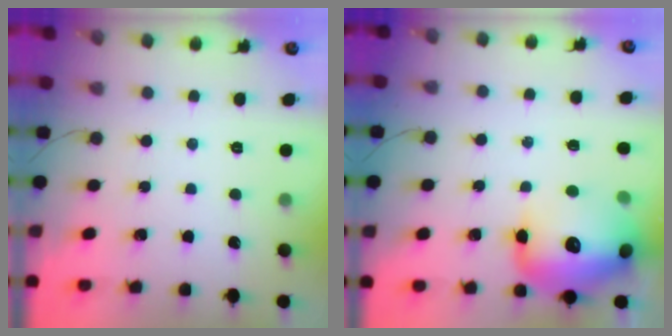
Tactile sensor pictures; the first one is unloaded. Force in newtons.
{"total": 22.0, "press": 21.8, "slide": 3.3}